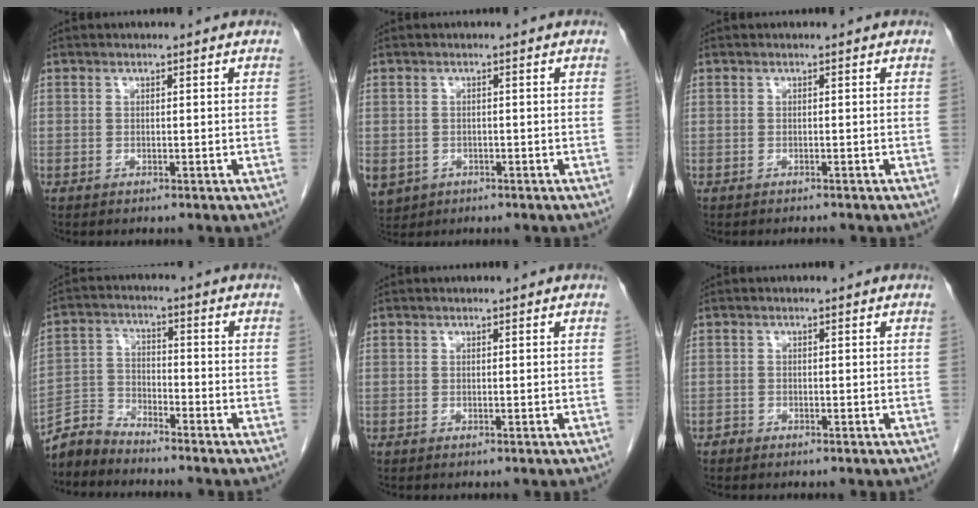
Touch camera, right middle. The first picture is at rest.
{"total": 7.9, "force": [-3.3, 6.6, 2.6], "torque": [-0.075, -0.001, -0.045]}
{"total": 0.8, "force": [-0.8, -0.1, 0.0], "torque": [-0.003, -0.004, -0.008]}
{"total": 5.3, "force": [-5.3, 0.7, -0.2], "torque": [0.006, 0.002, -0.103]}
{"total": 0.0}
{"total": 0.6, "force": [-0.5, 0.3, 0.0], "torque": [-0.002, 0.002, -0.012]}